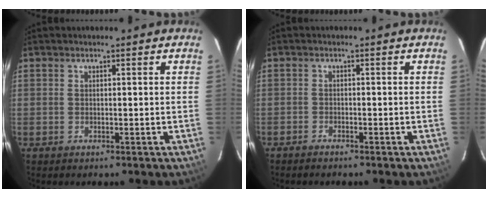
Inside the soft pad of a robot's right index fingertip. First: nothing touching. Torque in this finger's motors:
{"motor_torque": [0.26, -0.23, 0.00, -0.01]}